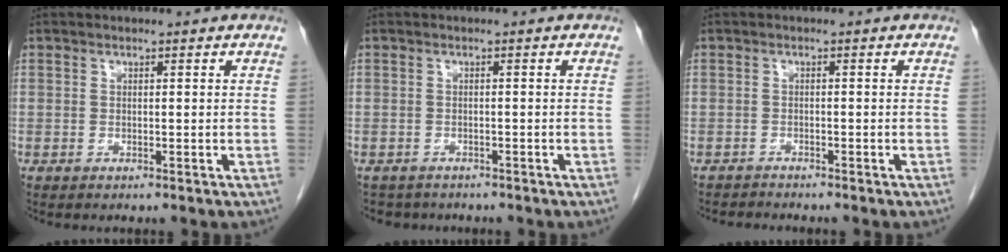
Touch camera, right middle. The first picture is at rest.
{"total": 3.6, "force": [-3.1, 1.7, 0.1], "torque": [-0.002, 0.001, -0.043]}
{"total": 1.9, "force": [-1.9, 0.2, -0.1], "torque": [0.001, -0.006, -0.031]}